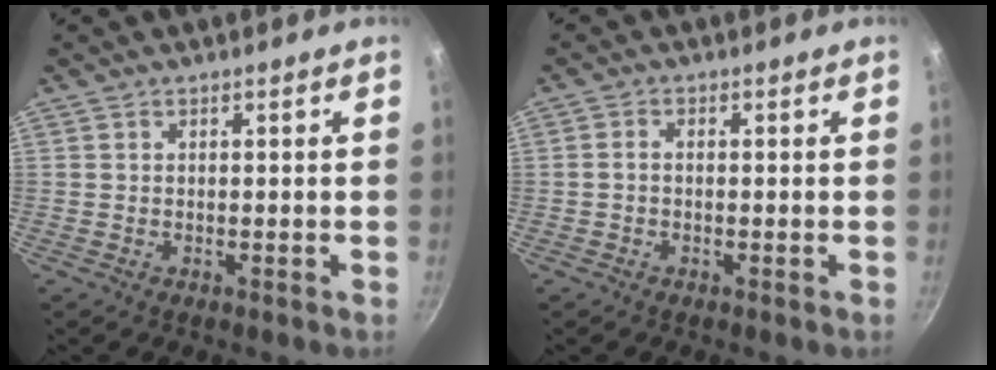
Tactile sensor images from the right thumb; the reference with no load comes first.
{"total": 1.5, "force": [-0.3, 1.0, 1.0], "torque": [-0.020, 0.010, -0.008]}